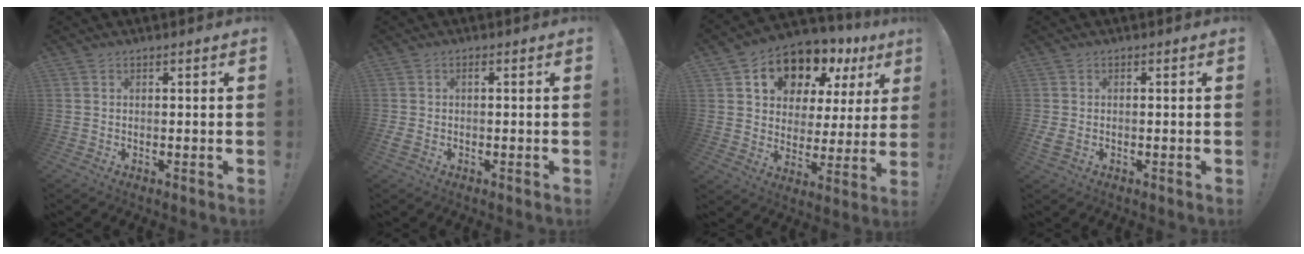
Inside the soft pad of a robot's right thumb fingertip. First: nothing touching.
{"total": 1.5, "force": [-0.2, 0.6, 1.3], "torque": [-0.036, 0.003, -0.005]}
{"total": 13.3, "force": [9.4, 7.8, 5.2], "torque": [-0.081, -0.078, 0.173]}
{"total": 2.1, "force": [-0.2, 1.5, 1.5], "torque": [-0.029, 0.000, -0.003]}